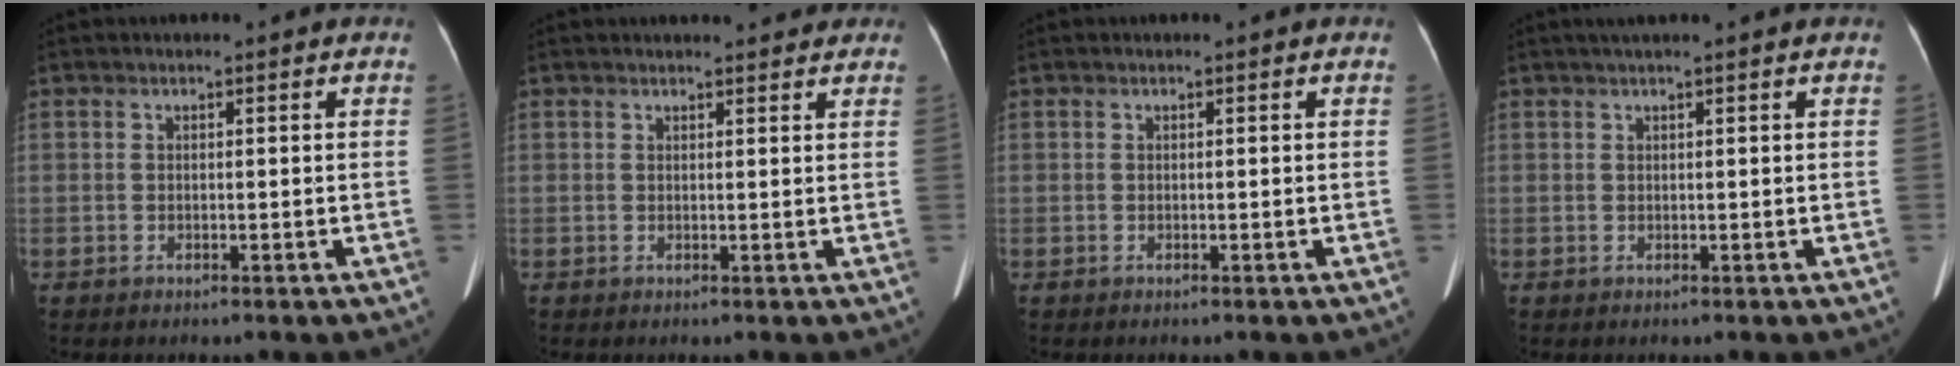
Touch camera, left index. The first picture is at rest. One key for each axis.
{"total": 5.8, "fx": 5.2, "fy": 1.6, "fz": 1.9, "tx": -0.018, "ty": 0.006, "tz": 0.053}
{"total": 0.0}
{"total": 2.7, "fx": 2.1, "fy": -0.3, "fz": 1.7, "tx": -0.022, "ty": 0.030, "tz": 0.035}